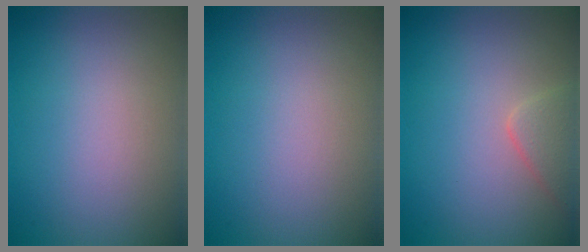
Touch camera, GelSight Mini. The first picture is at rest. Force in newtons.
{"total": 0.0}
{"total": 1.9, "press": 1.9, "slide": 0.0}